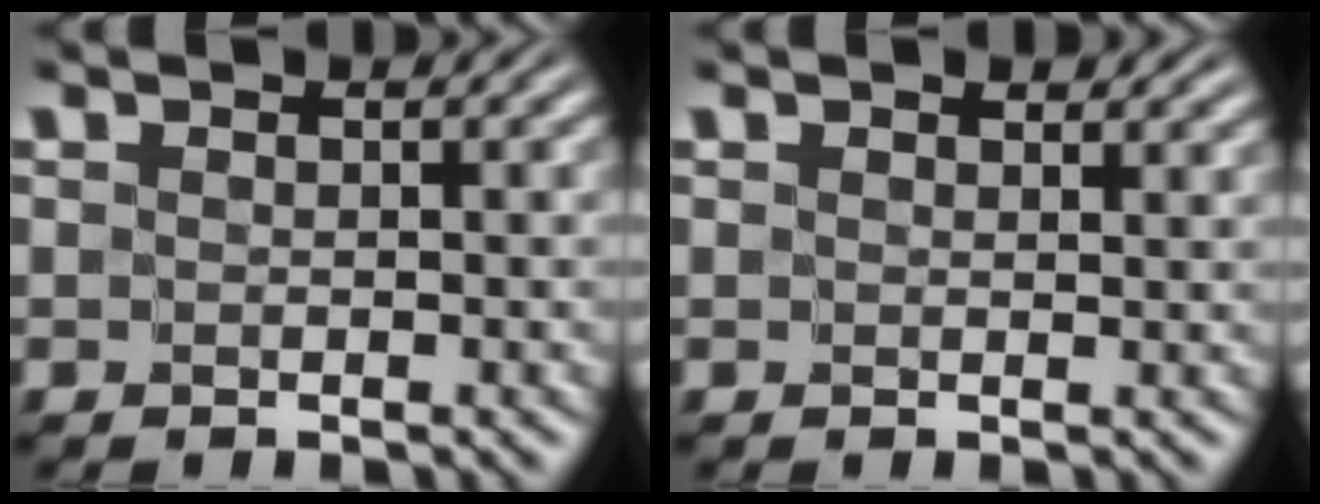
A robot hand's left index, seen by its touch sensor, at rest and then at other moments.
{"total": 1.8, "force": [1.4, 0.8, 0.9], "torque": [-0.008, 0.001, 0.018]}